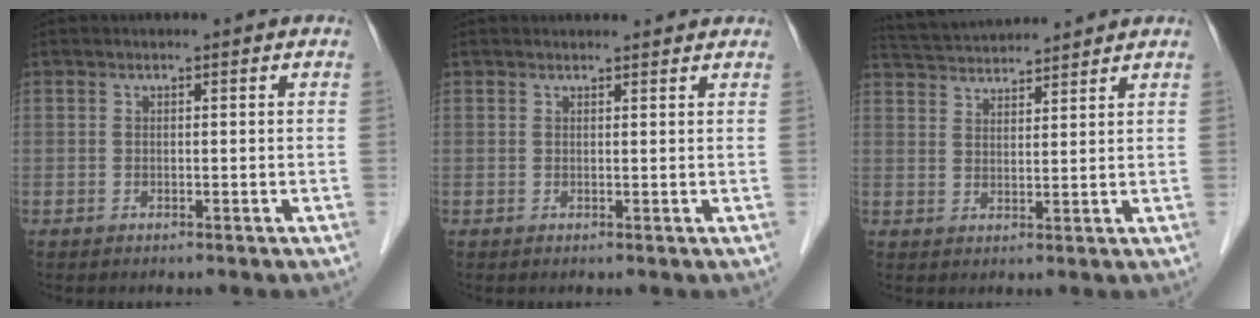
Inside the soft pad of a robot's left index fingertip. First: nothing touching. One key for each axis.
{"total": 3.1, "fx": 3.0, "fy": 0.6, "fz": 0.5, "tx": -0.010, "ty": 0.011, "tz": 0.030}
{"total": 8.1, "fx": 7.8, "fy": 0.1, "fz": 1.9, "tx": -0.044, "ty": 0.027, "tz": 0.130}